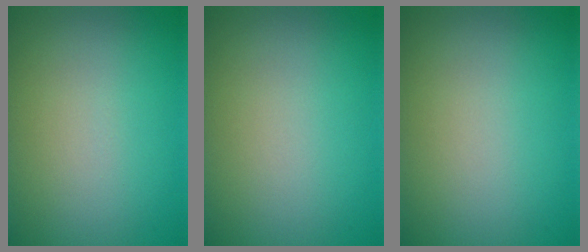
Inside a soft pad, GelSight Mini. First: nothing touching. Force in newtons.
{"total": 0.0}
{"total": 0.0}